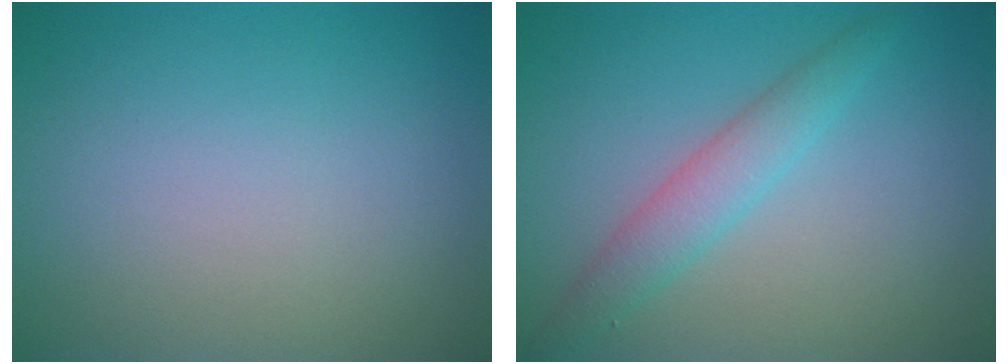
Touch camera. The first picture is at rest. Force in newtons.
{"total": 2.8, "press": 2.8, "slide": 0.0}